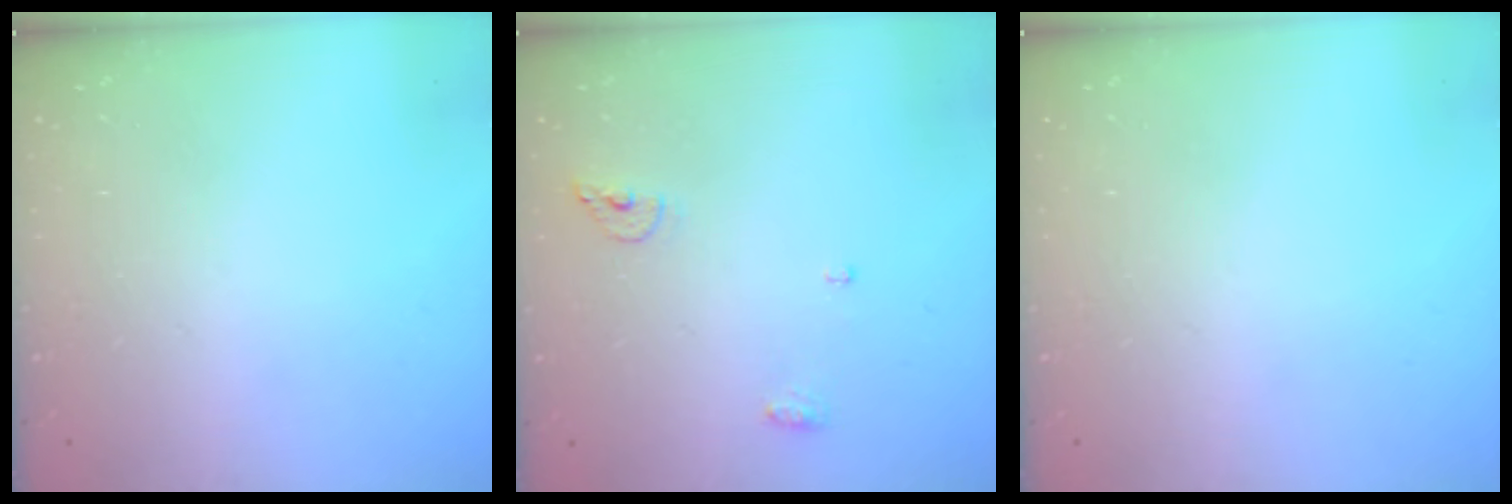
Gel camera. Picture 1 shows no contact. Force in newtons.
{"total": 5.7, "press": 5.7, "slide": 1.0}
{"total": 0.0}